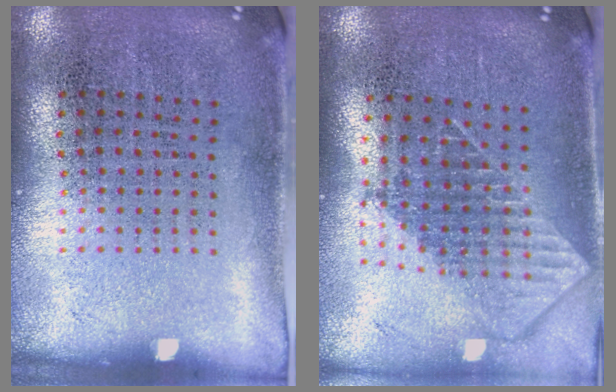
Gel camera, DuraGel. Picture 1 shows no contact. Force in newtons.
{"total": 1.9, "press": 1.5, "slide": 1.1}